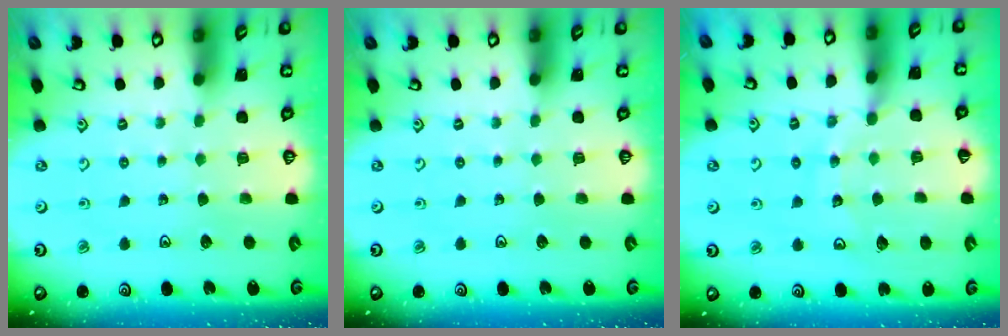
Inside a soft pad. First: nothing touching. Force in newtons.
{"total": 0.0}
{"total": 10.6, "press": 10.6, "slide": 0.9}